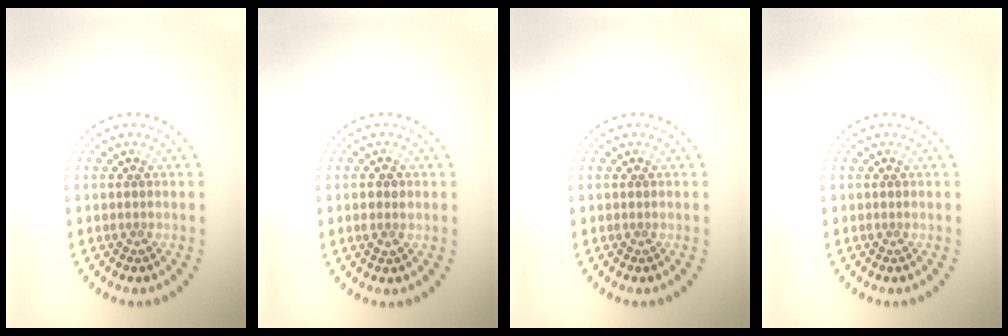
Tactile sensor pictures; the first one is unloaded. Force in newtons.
{"total": 1.5, "press": 1.4, "slide": 0.4}
{"total": 0.0}
{"total": 0.0}